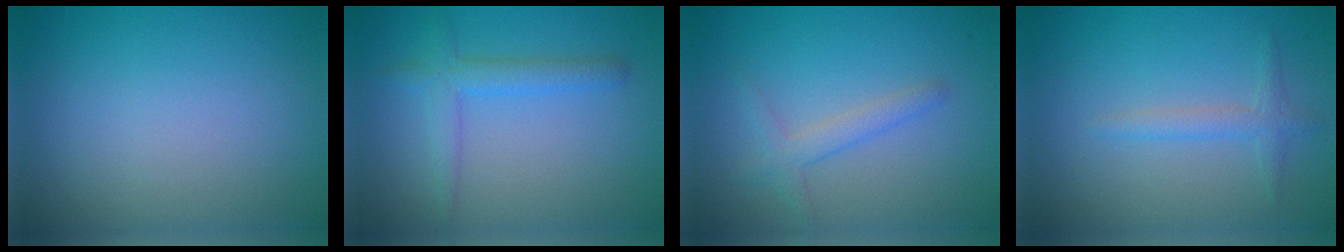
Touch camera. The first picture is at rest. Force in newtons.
{"total": 2.7, "press": 2.7, "slide": 0.2}
{"total": 1.9, "press": 1.9, "slide": 0.1}
{"total": 1.7, "press": 1.7, "slide": 0.1}